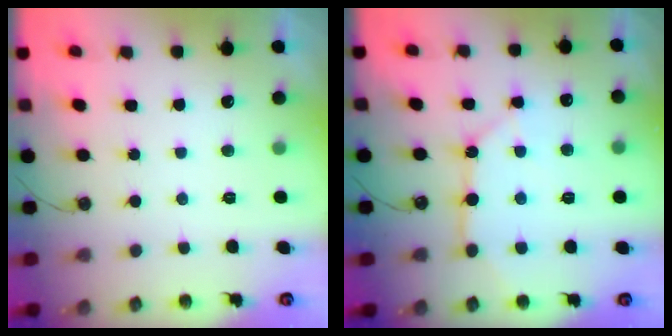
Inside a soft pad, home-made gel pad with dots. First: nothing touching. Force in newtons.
{"total": 11.5, "press": 11.4, "slide": 1.4}